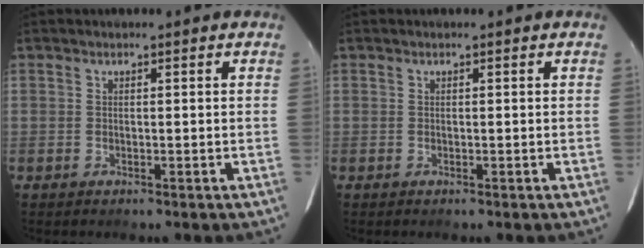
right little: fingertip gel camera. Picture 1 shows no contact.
{"total": 0.0}